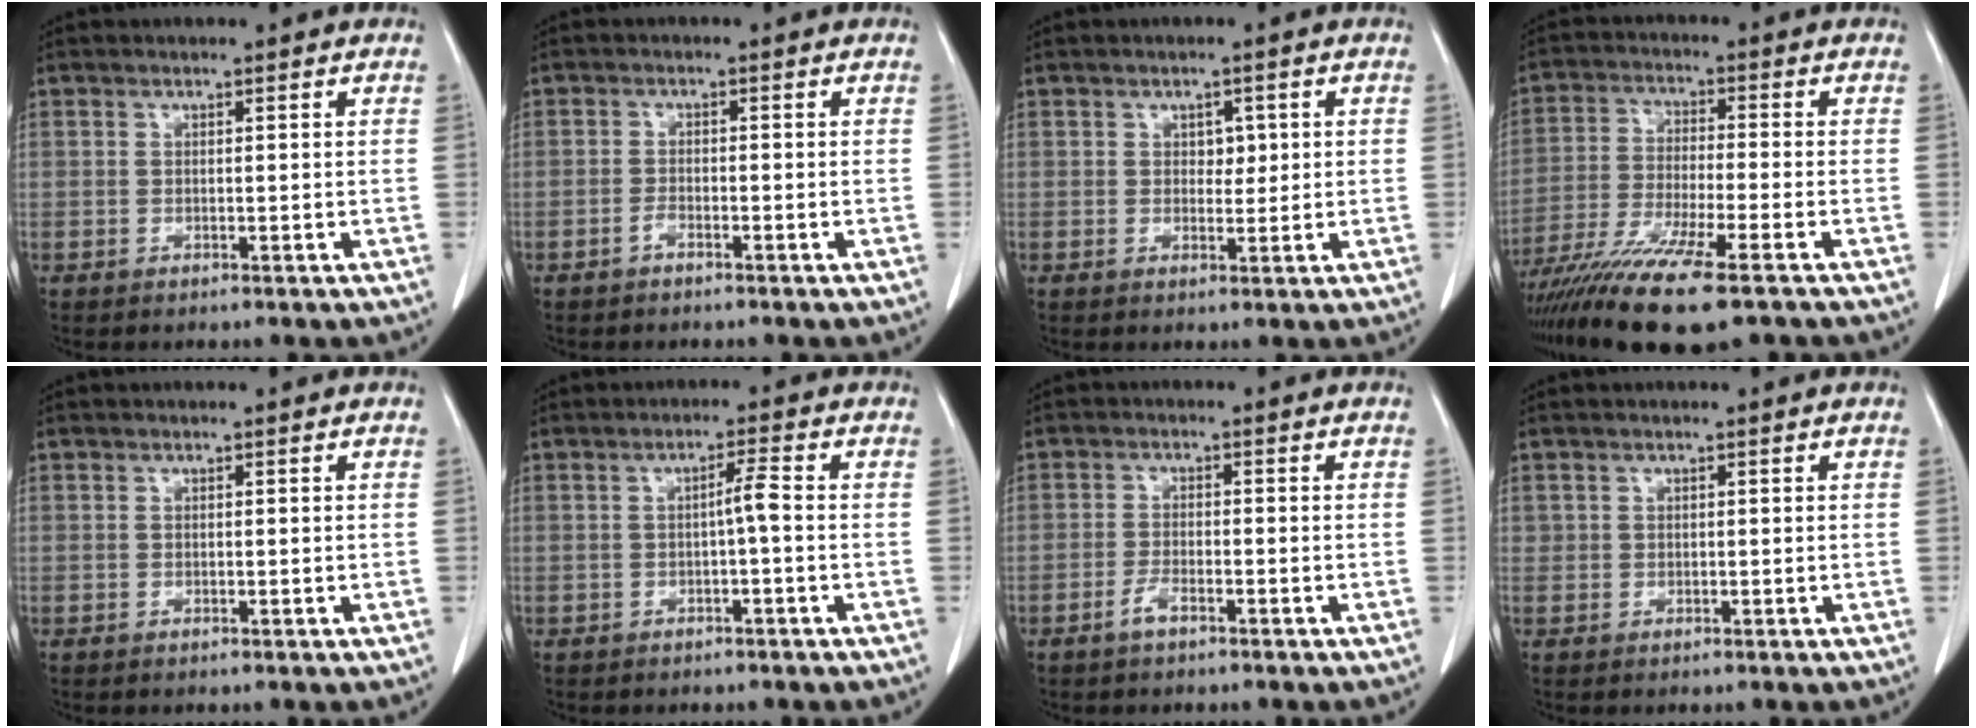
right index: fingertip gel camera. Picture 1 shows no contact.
{"total": 1.2, "force": [-0.9, 0.4, 0.7], "torque": [-0.011, 0.004, -0.018]}
{"total": 2.3, "force": [0.5, 1.5, 1.7], "torque": [-0.017, 0.000, 0.006]}
{"total": 14.3, "force": [-10.2, 0.8, 9.9], "torque": [-0.193, -0.037, -0.179]}
{"total": 0.0}
{"total": 2.3, "force": [-0.4, -0.1, 2.3], "torque": [-0.037, 0.003, -0.007]}
{"total": 2.2, "force": [-1.6, 0.5, 1.5], "torque": [-0.032, 0.002, -0.033]}
{"total": 0.6, "force": [0.2, 0.6, 0.0], "torque": [0.011, 0.003, 0.001]}